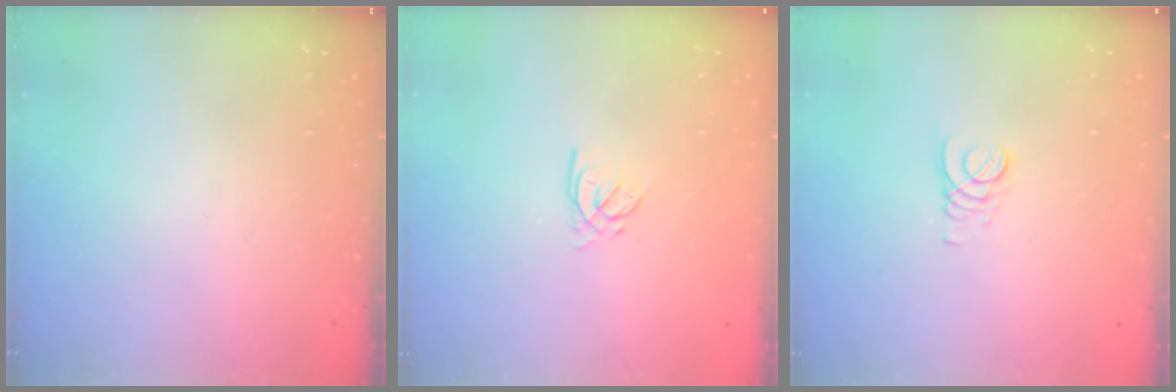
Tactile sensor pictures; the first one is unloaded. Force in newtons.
{"total": 2.8, "press": 2.8, "slide": 0.1}
{"total": 2.7, "press": 2.7, "slide": 0.3}